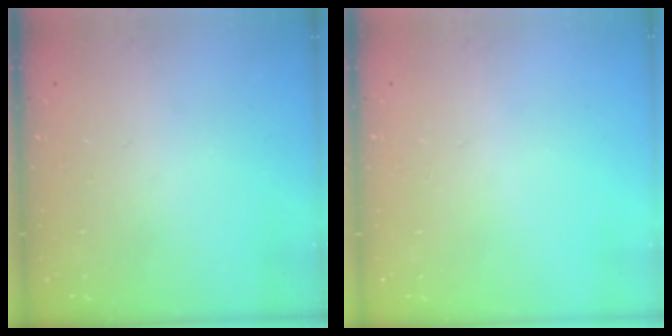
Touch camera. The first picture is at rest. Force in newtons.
{"total": 0.0}